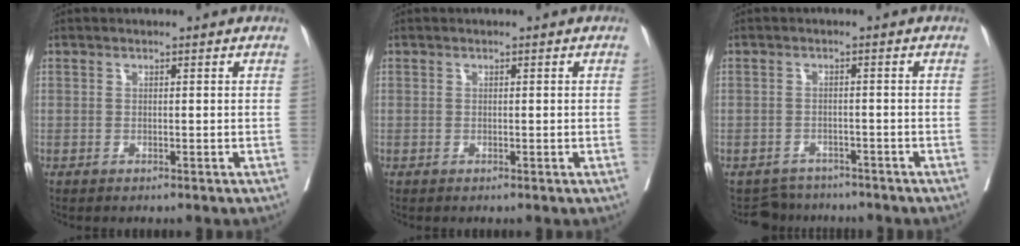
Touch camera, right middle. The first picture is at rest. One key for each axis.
{"total": 0.0}
{"total": 3.6, "fx": -3.3, "fy": 1.3, "fz": -0.9, "tx": 0.012, "ty": 0.002, "tz": -0.052}